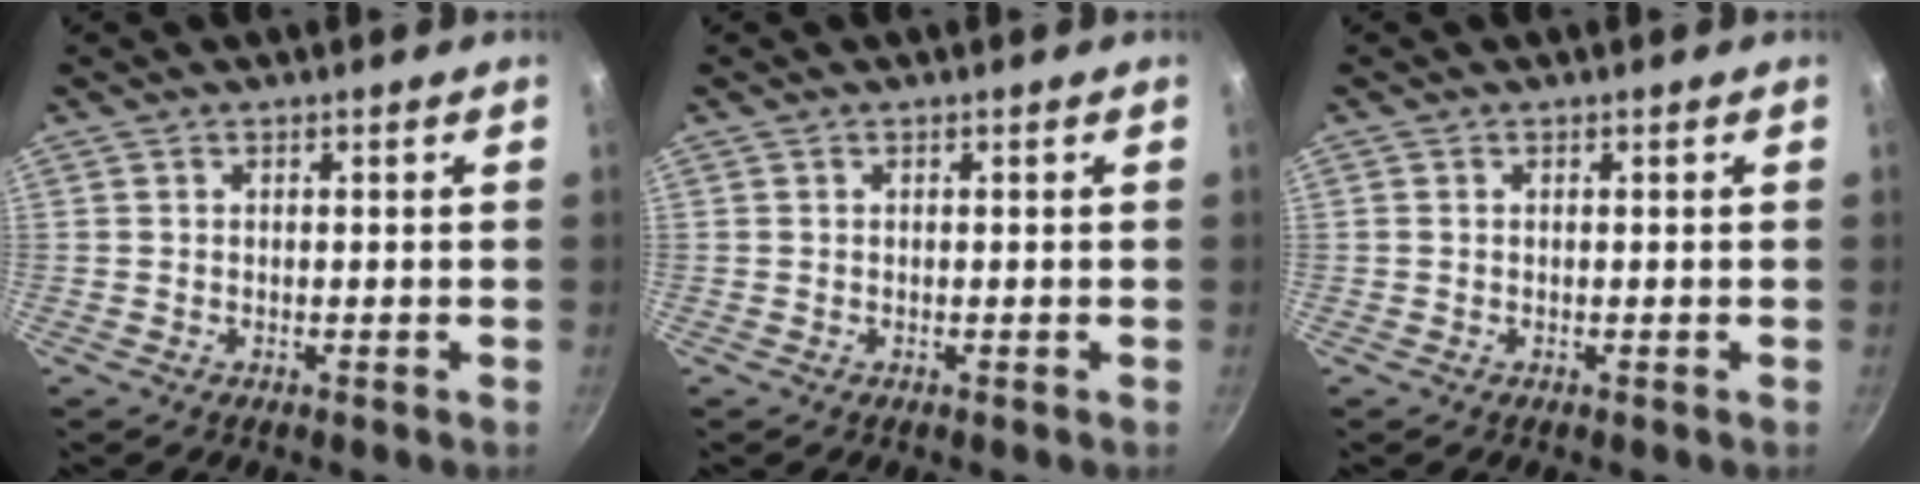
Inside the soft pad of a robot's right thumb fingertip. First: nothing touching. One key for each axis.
{"total": 0.0}
{"total": 0.0}